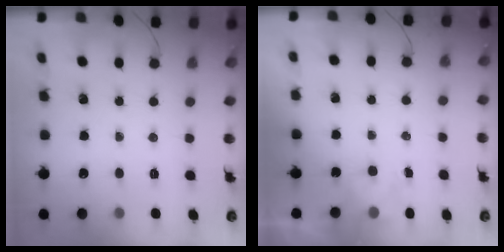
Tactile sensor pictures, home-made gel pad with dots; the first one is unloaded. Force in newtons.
{"total": 5.0, "press": 4.9, "slide": 1.1}